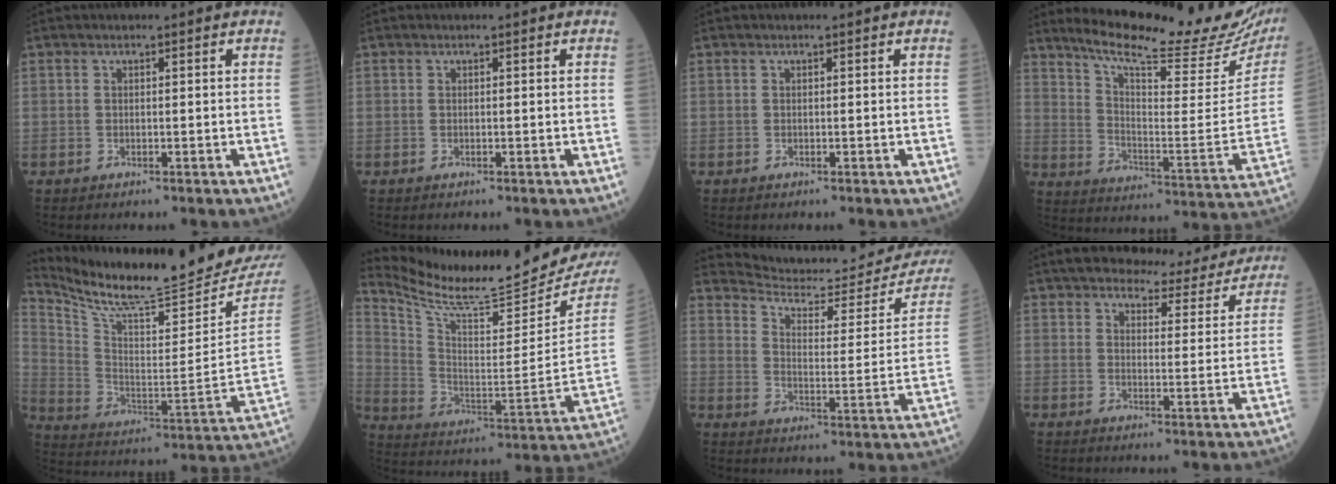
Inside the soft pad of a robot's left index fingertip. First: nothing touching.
{"total": 0.0}
{"total": 0.0}
{"total": 23.3, "force": [20.6, 2.2, 10.6], "torque": [-0.165, -0.073, 0.279]}
{"total": 22.4, "force": [21.2, -0.4, 7.2], "torque": [-0.145, -0.118, 0.320]}
{"total": 22.8, "force": [21.5, 0.9, 7.7], "torque": [-0.145, -0.103, 0.323]}
{"total": 22.4, "force": [21.7, 3.3, 4.7], "torque": [-0.050, -0.088, 0.272]}
{"total": 10.6, "force": [9.9, 2.4, 2.8], "torque": [-0.023, -0.006, 0.118]}